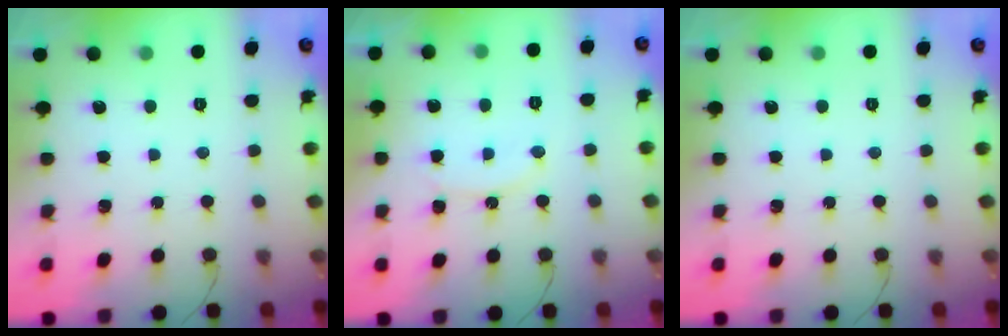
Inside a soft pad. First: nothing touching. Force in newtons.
{"total": 7.7, "press": 7.6, "slide": 0.9}
{"total": 0.0}